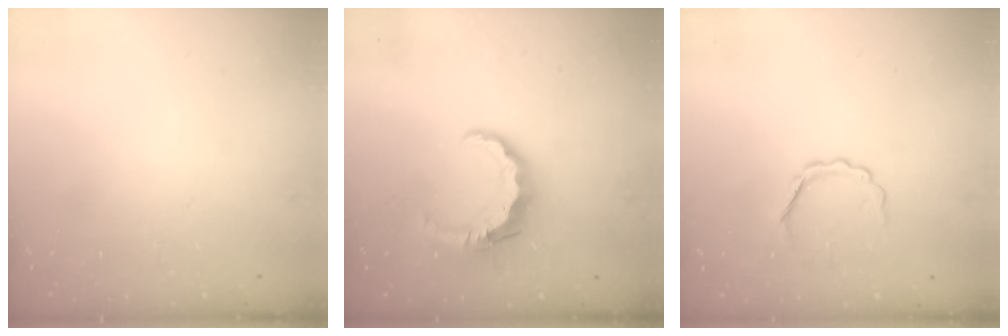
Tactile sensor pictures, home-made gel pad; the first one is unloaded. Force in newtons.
{"total": 7.6, "press": 7.6, "slide": 1.0}
{"total": 3.3, "press": 3.3, "slide": 0.6}